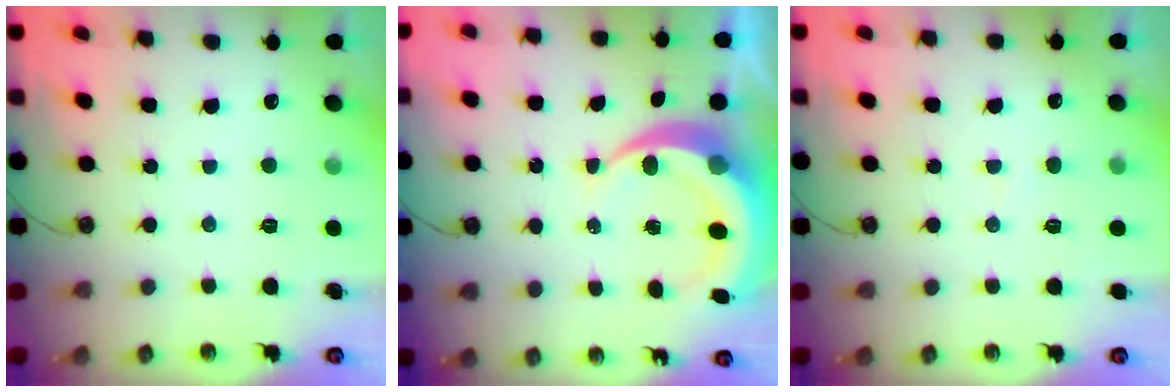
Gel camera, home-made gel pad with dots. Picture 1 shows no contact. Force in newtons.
{"total": 9.1, "press": 9.1, "slide": 1.1}
{"total": 3.8, "press": 3.8, "slide": 0.4}